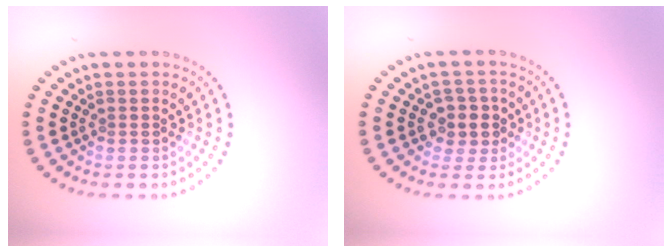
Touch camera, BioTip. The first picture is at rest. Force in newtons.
{"total": 2.3, "press": 2.0, "slide": 1.0}